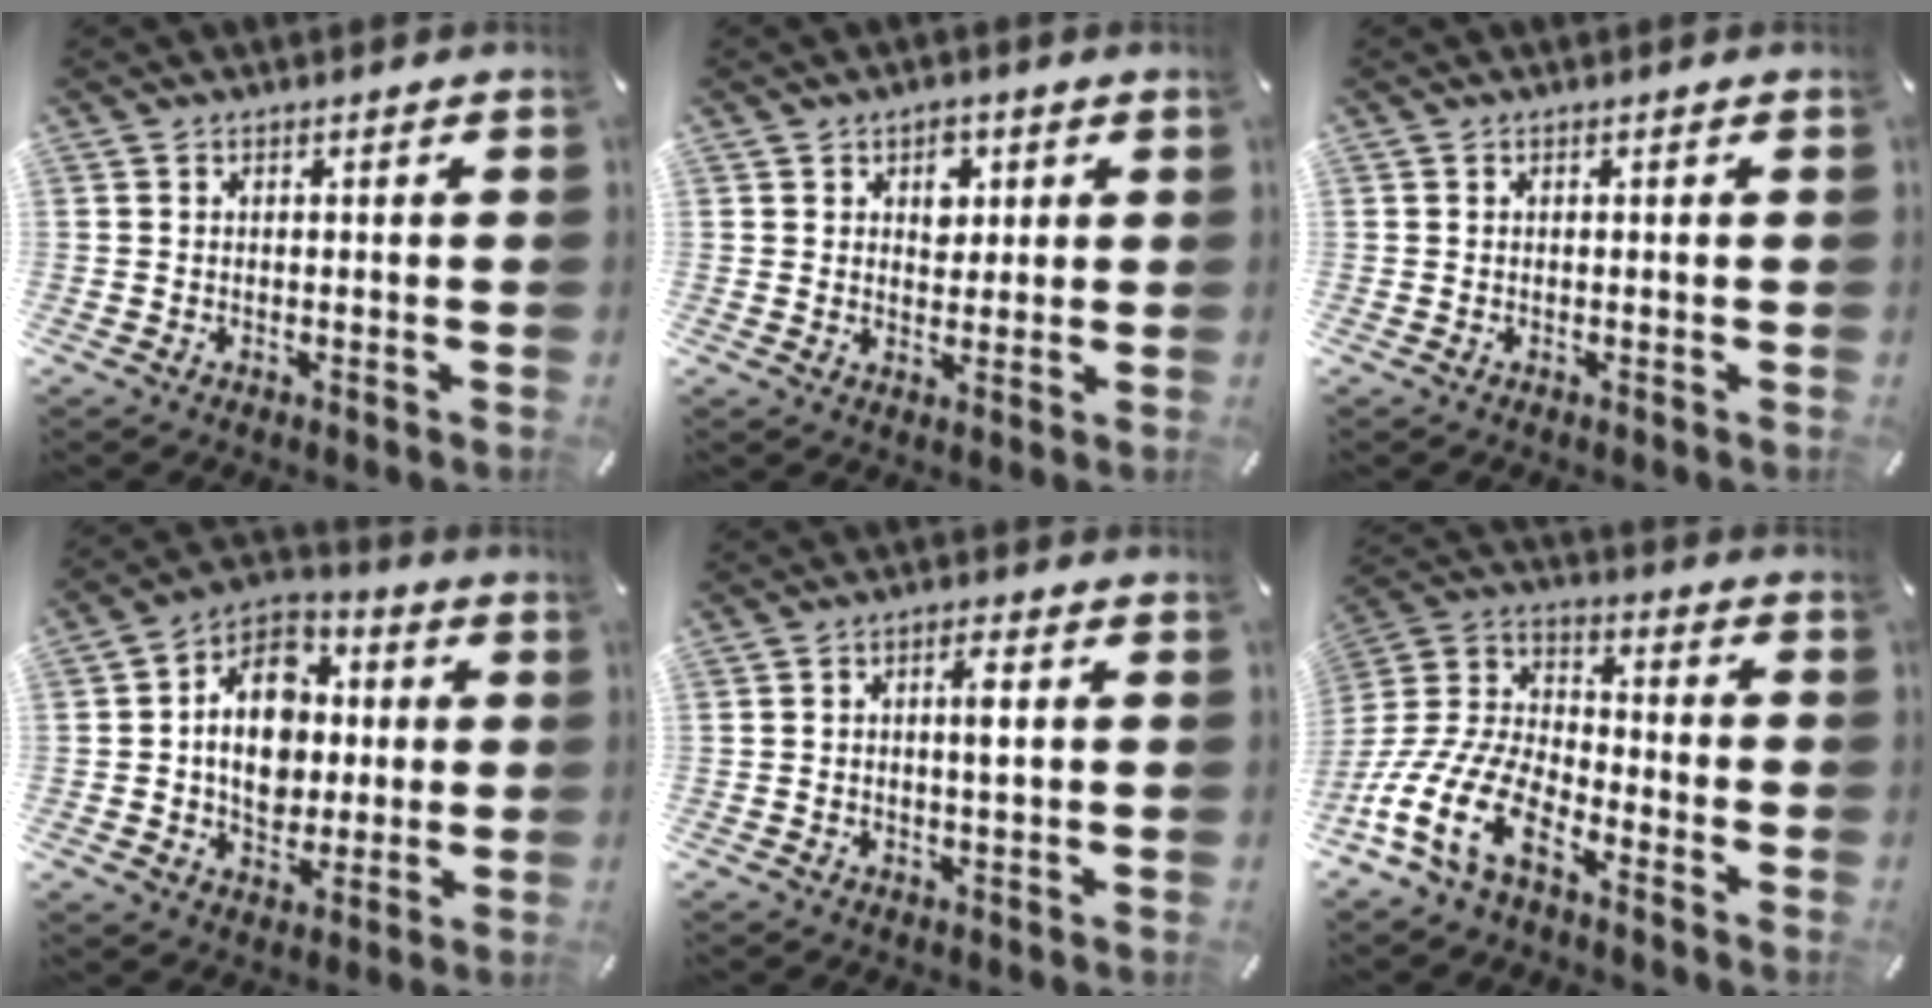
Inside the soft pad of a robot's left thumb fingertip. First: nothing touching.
{"total": 4.7, "force": [1.7, 3.6, 2.6], "torque": [-0.010, -0.011, 0.019]}
{"total": 0.0}
{"total": 13.8, "force": [-0.4, 11.3, 8.0], "torque": [-0.151, 0.009, -0.008]}
{"total": 3.6, "force": [0.2, 1.0, 3.4], "torque": [-0.060, 0.005, -0.001]}
{"total": 15.6, "force": [-10.2, 6.7, 9.7], "torque": [-0.217, 0.027, -0.192]}